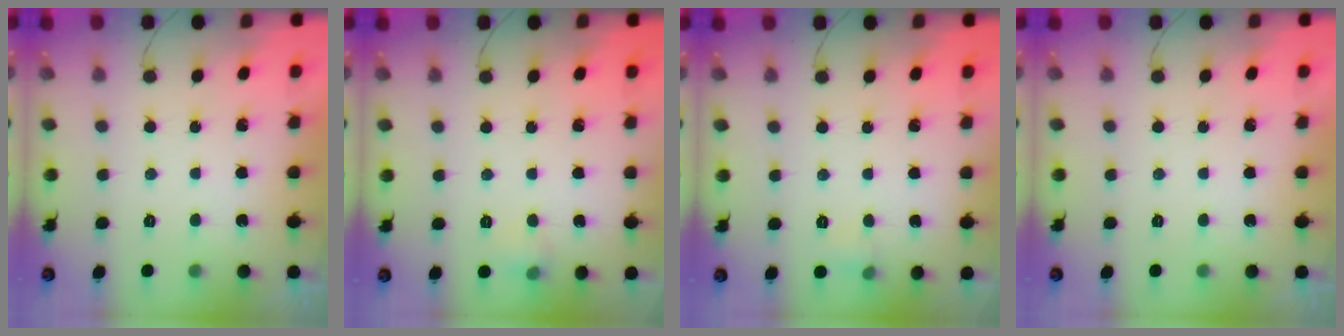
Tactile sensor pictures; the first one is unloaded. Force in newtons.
{"total": 5.6, "press": 4.2, "slide": 3.6}
{"total": 4.5, "press": 4.2, "slide": 1.5}
{"total": 0.0}